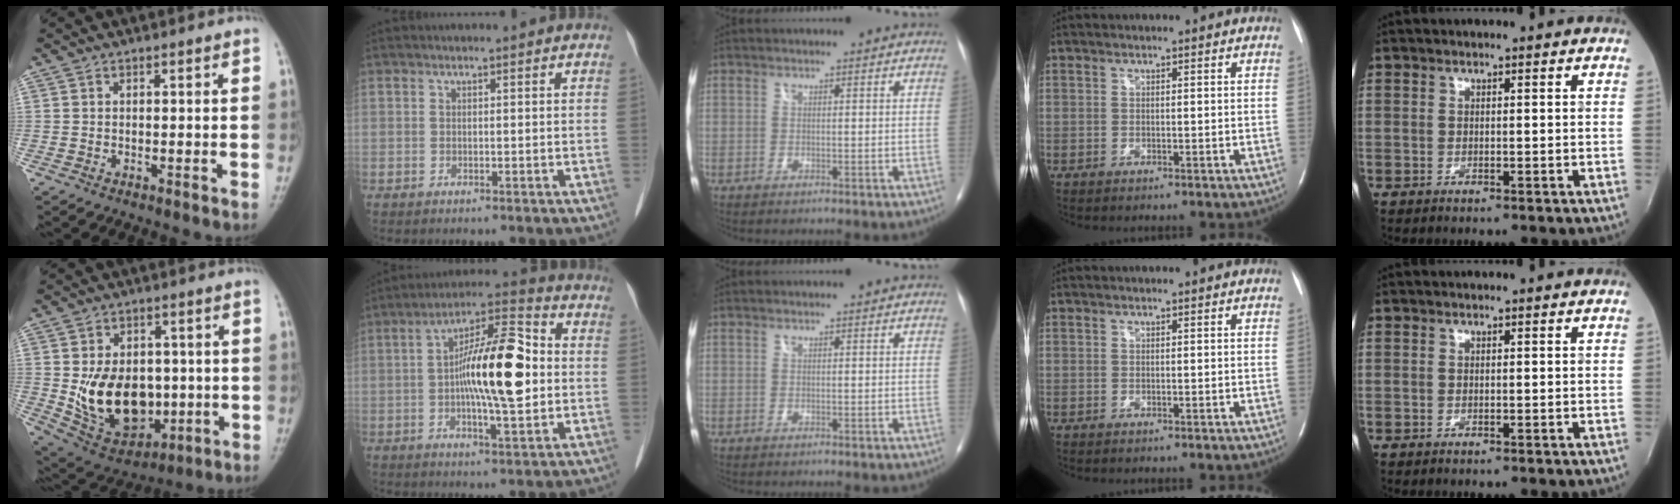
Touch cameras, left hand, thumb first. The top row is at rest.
{"thumb": {"total": 16.7, "force": [-1.3, 11.8, 11.7], "torque": [-0.149, -0.006, 0.009]}, "index": {"total": 14.7, "force": [0.0, 3.5, 14.3], "torque": [-0.247, 0.022, -0.007]}}